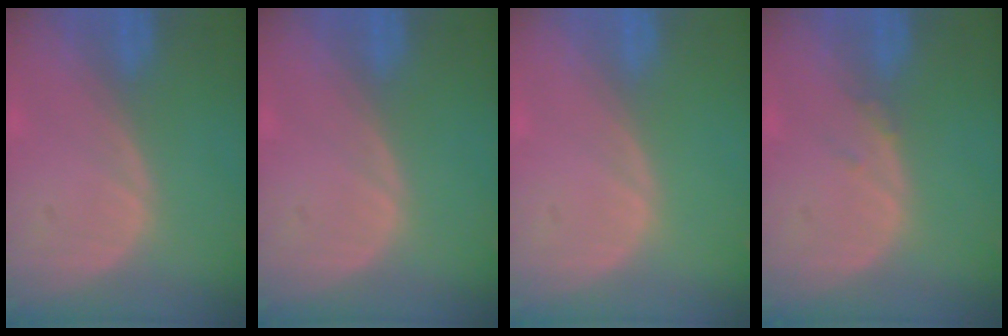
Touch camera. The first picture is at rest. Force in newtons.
{"total": 0.0}
{"total": 0.0}
{"total": 0.8, "press": 0.8, "slide": 0.1}